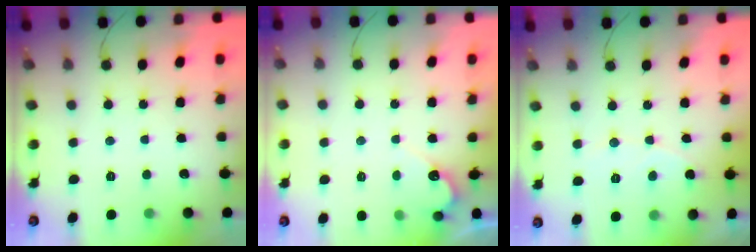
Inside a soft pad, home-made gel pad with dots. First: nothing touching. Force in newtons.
{"total": 4.3, "press": 4.3, "slide": 0.2}
{"total": 4.2, "press": 4.1, "slide": 0.3}